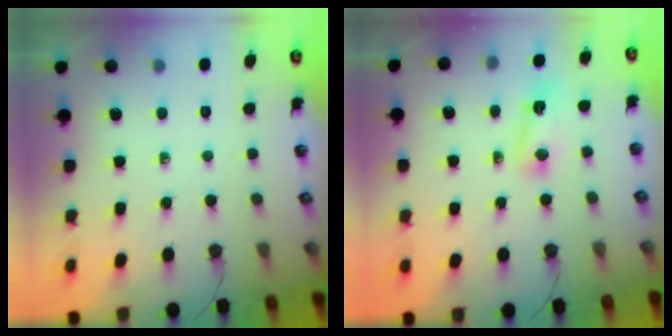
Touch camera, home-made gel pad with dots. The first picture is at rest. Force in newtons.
{"total": 4.4, "press": 4.4, "slide": 0.3}